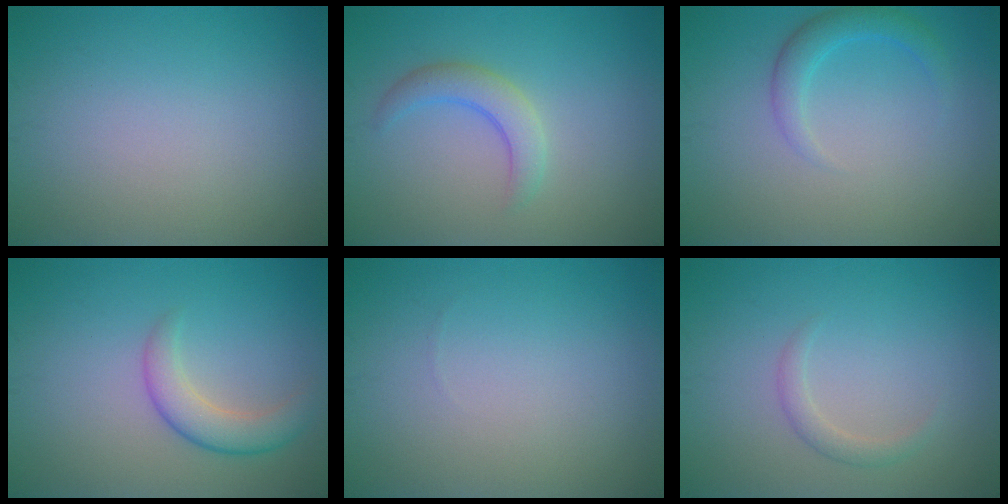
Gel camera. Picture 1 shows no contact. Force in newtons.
{"total": 2.7, "press": 2.7, "slide": 0.2}
{"total": 2.3, "press": 2.3, "slide": 0.1}
{"total": 3.2, "press": 3.2, "slide": 0.1}
{"total": 0.0}
{"total": 1.4, "press": 1.4, "slide": 0.1}